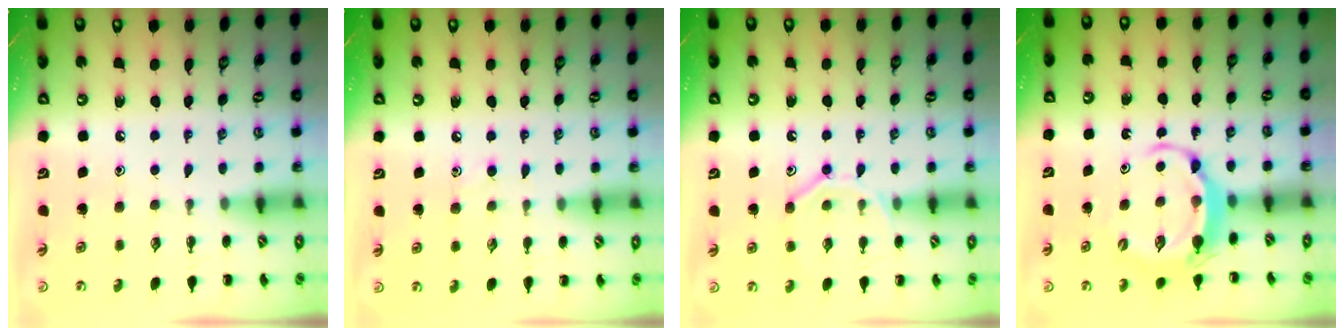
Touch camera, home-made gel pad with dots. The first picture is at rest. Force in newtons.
{"total": 4.2, "press": 4.0, "slide": 1.3}
{"total": 11.0, "press": 10.9, "slide": 1.5}
{"total": 5.8, "press": 5.8, "slide": 0.5}